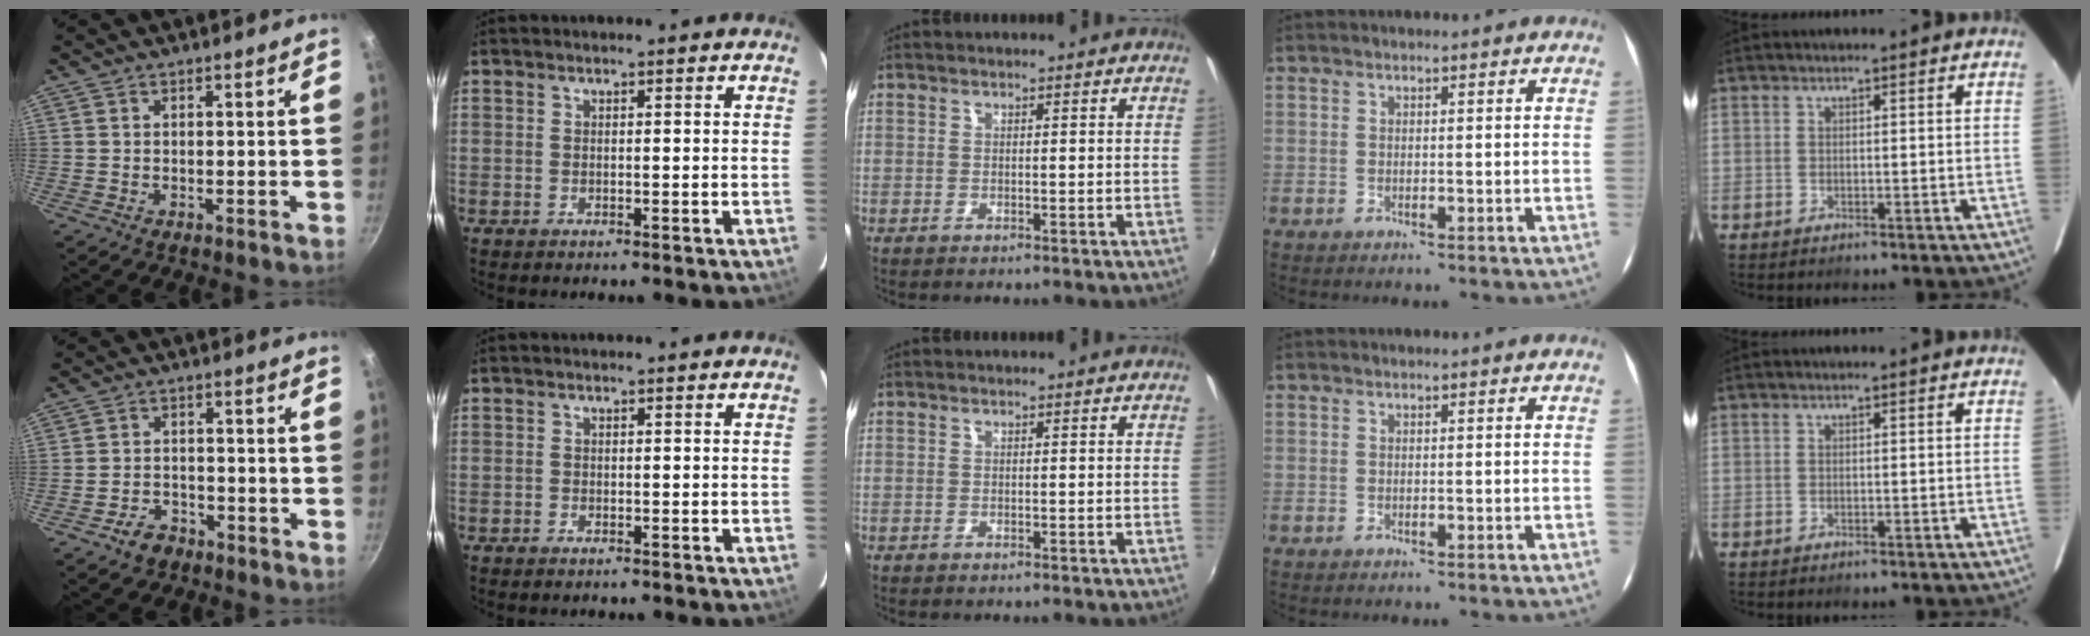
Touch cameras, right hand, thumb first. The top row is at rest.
{"thumb": {"total": 4.6, "force": [-3.1, 2.9, 1.6], "torque": [-0.018, 0.032, -0.048]}, "index": {"total": 0.7, "force": [-0.6, 0.3, 0.1], "torque": [-0.004, 0.003, -0.012]}}